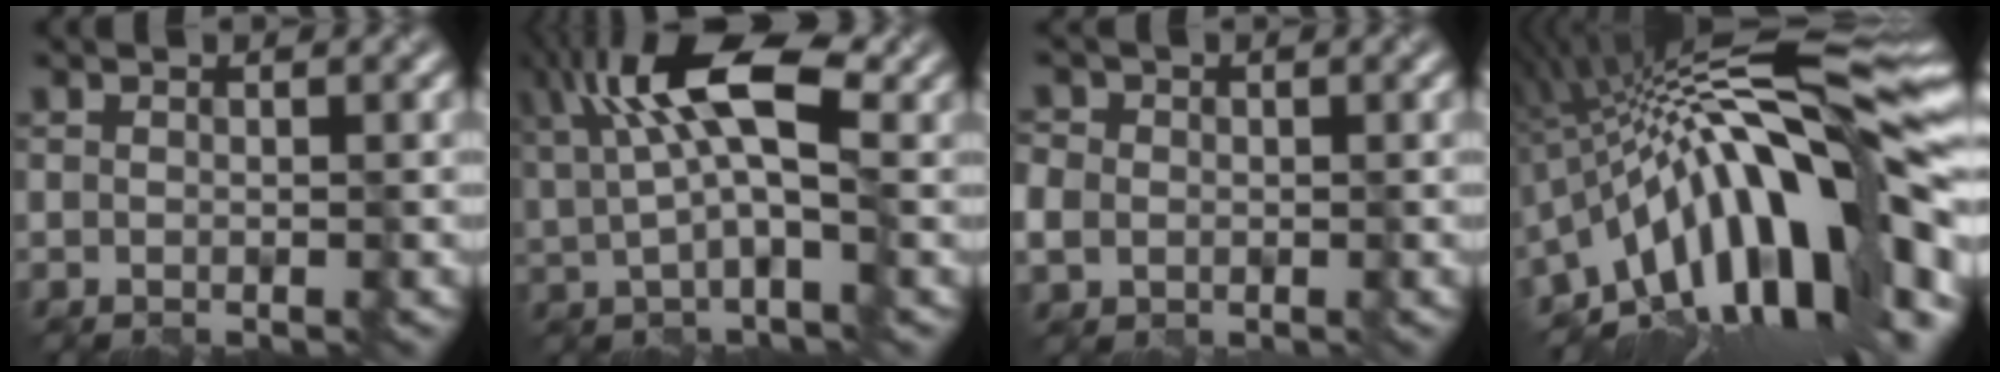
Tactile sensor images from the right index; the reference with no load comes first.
{"total": 8.1, "force": [2.8, 2.8, 7.0], "torque": [-0.140, 0.012, 0.044]}
{"total": 2.7, "force": [0.1, 2.6, 0.8], "torque": [-0.024, 0.008, 0.004]}
{"total": 17.2, "force": [-3.7, 4.7, 16.2], "torque": [-0.220, 0.041, -0.088]}